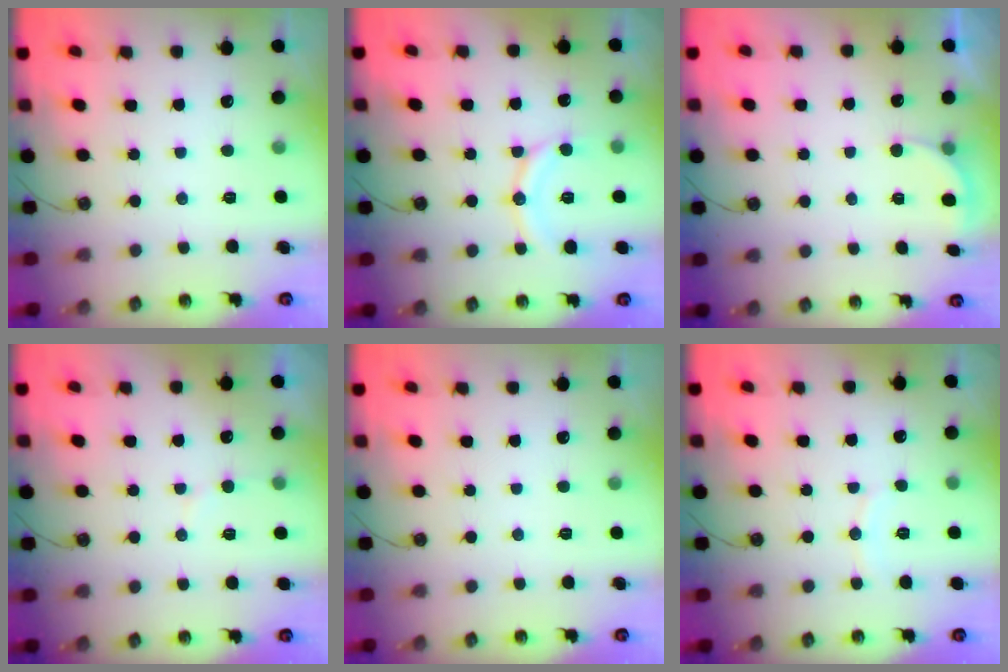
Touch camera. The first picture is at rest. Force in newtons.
{"total": 12.2, "press": 12.1, "slide": 1.2}
{"total": 2.1, "press": 2.0, "slide": 0.6}
{"total": 5.0, "press": 4.9, "slide": 0.5}
{"total": 0.0}
{"total": 5.0, "press": 5.0, "slide": 0.5}